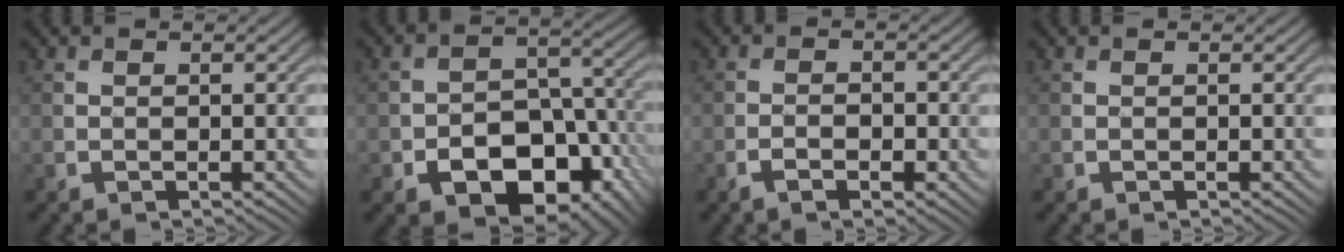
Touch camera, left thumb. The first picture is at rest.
{"total": 13.1, "force": [-6.2, 8.3, 8.0], "torque": [-0.118, -0.015, -0.090]}
{"total": 2.9, "force": [-1.5, 1.2, 2.2], "torque": [-0.039, -0.001, -0.030]}
{"total": 0.0}